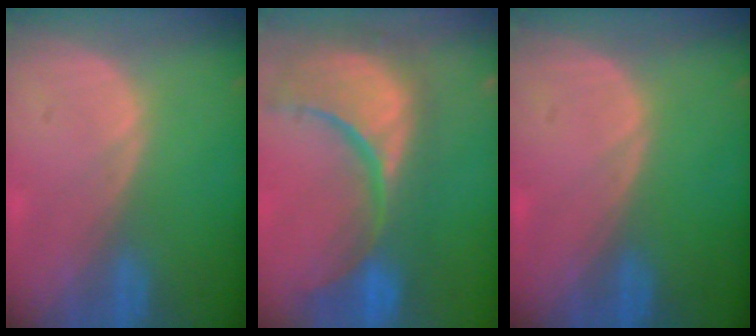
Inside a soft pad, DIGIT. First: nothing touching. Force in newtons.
{"total": 15.2, "press": 12.2, "slide": 9.2}
{"total": 0.0}